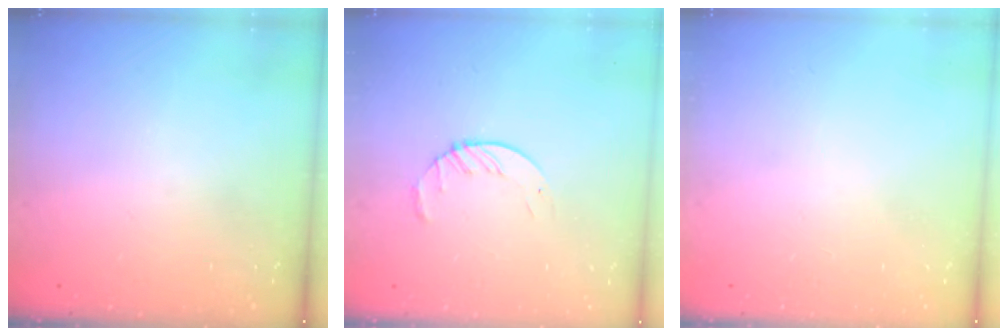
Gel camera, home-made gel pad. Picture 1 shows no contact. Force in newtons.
{"total": 3.8, "press": 3.8, "slide": 0.4}
{"total": 0.0}